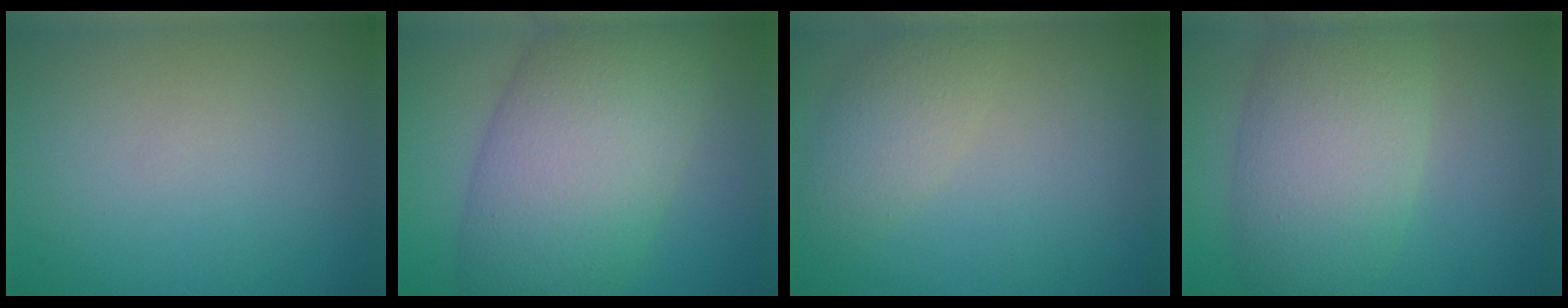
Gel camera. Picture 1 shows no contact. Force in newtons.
{"total": 11.6, "press": 11.6, "slide": 0.3}
{"total": 3.0, "press": 3.0, "slide": 0.1}
{"total": 8.6, "press": 8.6, "slide": 0.6}